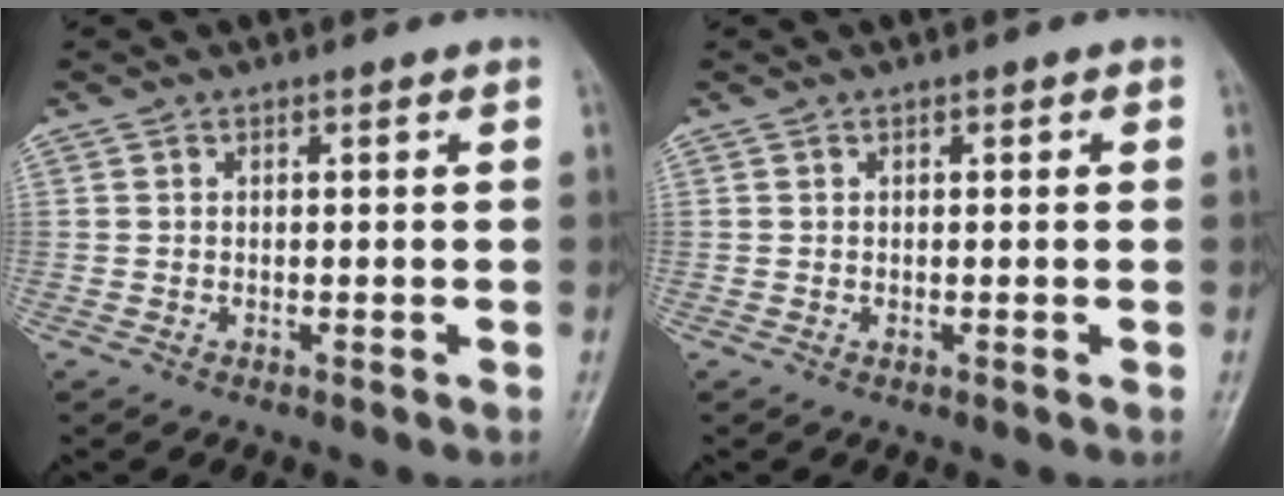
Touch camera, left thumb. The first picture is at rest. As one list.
[{"total": 0.7, "force": [0.1, 0.5, 0.5], "torque": [-0.003, 0.003, 0.004]}]